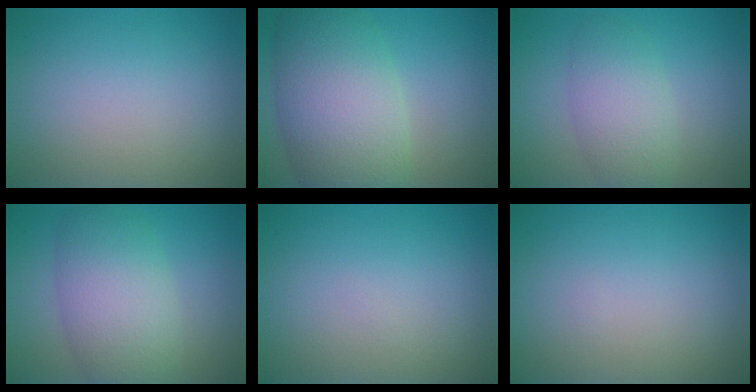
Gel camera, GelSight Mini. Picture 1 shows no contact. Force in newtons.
{"total": 10.0, "press": 10.0, "slide": 0.4}
{"total": 4.2, "press": 4.2, "slide": 0.1}
{"total": 7.2, "press": 7.2, "slide": 0.2}
{"total": 0.0}
{"total": 0.0}